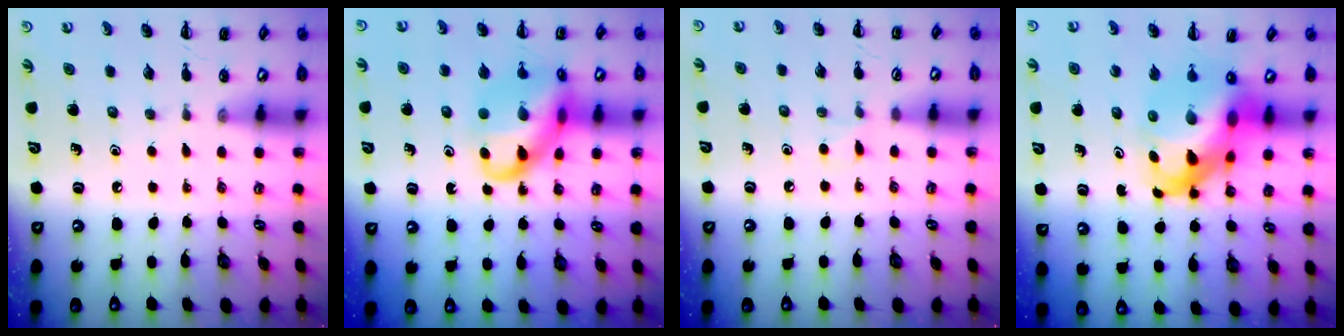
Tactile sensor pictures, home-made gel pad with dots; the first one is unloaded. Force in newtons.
{"total": 15.5, "press": 15.4, "slide": 2.1}
{"total": 4.4, "press": 4.1, "slide": 1.6}
{"total": 15.4, "press": 14.8, "slide": 4.3}